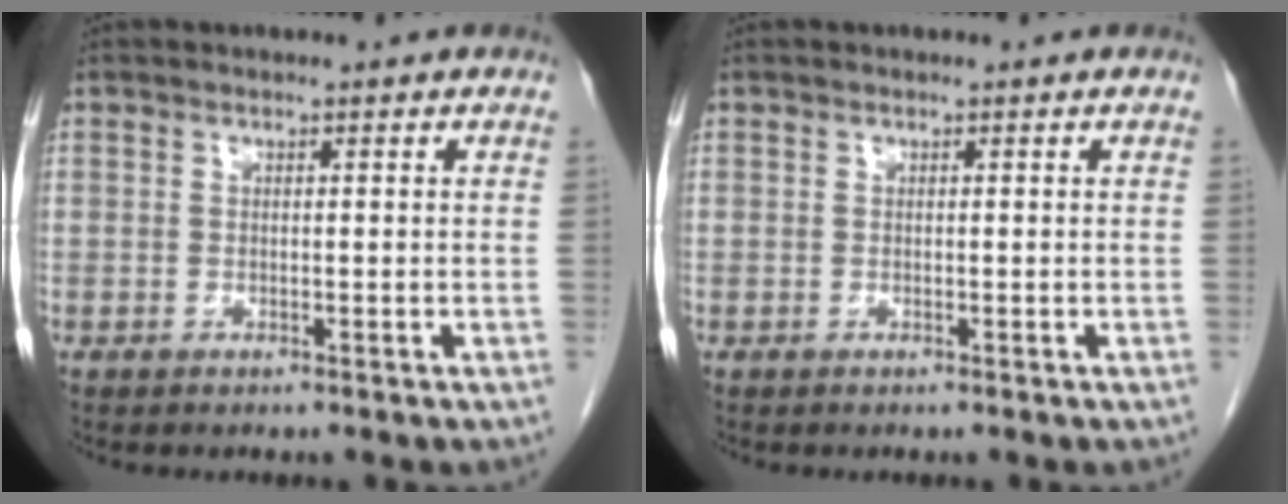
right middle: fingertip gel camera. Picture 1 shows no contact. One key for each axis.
{"total": 0.0}